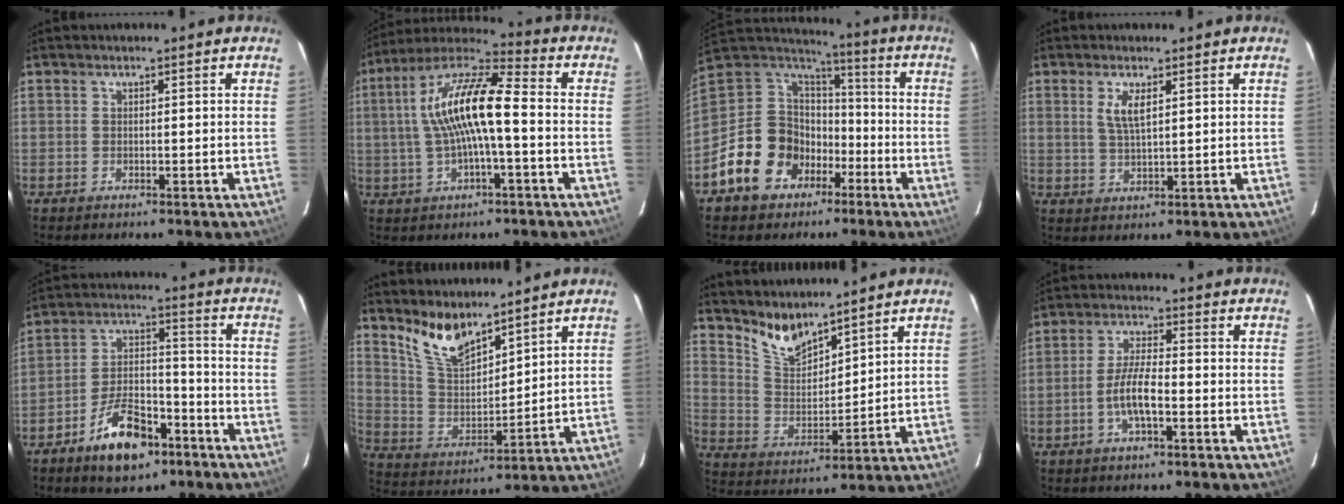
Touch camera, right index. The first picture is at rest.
{"total": 15.1, "force": [0.2, 4.0, 14.6], "torque": [-0.275, 0.022, -0.004]}
{"total": 17.9, "force": [-8.3, 14.0, 7.5], "torque": [-0.195, 0.027, -0.125]}
{"total": 4.1, "force": [1.6, 1.1, 3.6], "torque": [-0.070, -0.002, 0.032]}
{"total": 12.4, "force": [-7.8, 6.0, 7.6], "torque": [-0.150, 0.017, -0.124]}
{"total": 10.1, "force": [8.1, 3.3, 5.1], "torque": [-0.103, -0.003, 0.166]}
{"total": 8.3, "force": [7.2, 2.4, 3.4], "torque": [-0.064, -0.007, 0.146]}
{"total": 6.2, "force": [-2.3, 1.5, 5.5], "torque": [-0.111, 0.003, -0.044]}